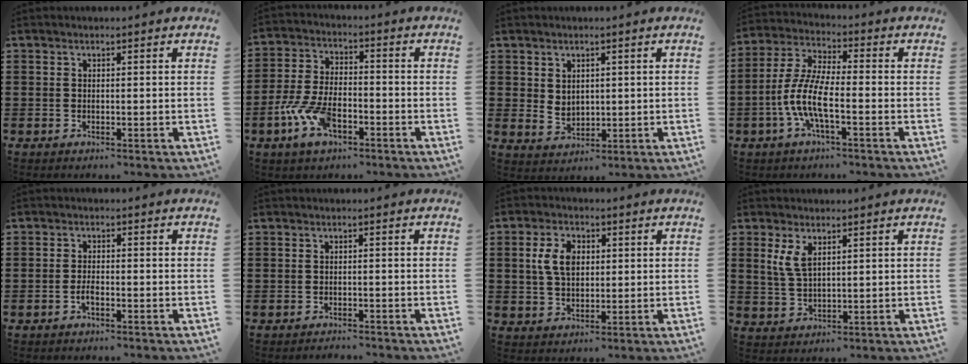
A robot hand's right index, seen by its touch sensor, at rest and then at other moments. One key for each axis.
{"total": 8.2, "fx": -3.7, "fy": 3.7, "fz": 6.2, "tx": -0.157, "ty": -0.008, "tz": -0.073}
{"total": 2.6, "fx": 1.3, "fy": 2.1, "fz": 0.9, "tx": -0.016, "ty": 0.004, "tz": 0.023}
{"total": 7.7, "fx": -3.0, "fy": 2.0, "fz": 6.8, "tx": -0.169, "ty": -0.014, "tz": -0.066}
{"total": 1.6, "fx": -0.9, "fy": 0.4, "fz": 1.3, "tx": -0.027, "ty": -0.004, "tz": -0.015}
{"total": 1.0, "fx": -1.0, "fy": 0.0, "fz": 0.0, "tx": -0.003, "ty": 0.000, "tz": -0.022}
{"total": 5.8, "fx": 1.1, "fy": 3.8, "fz": 4.3, "tx": -0.102, "ty": 0.012, "tz": 0.015}
{"total": 4.2, "fx": 2.0, "fy": 1.9, "fz": 3.2, "tx": -0.077, "ty": 0.002, "tz": 0.033}